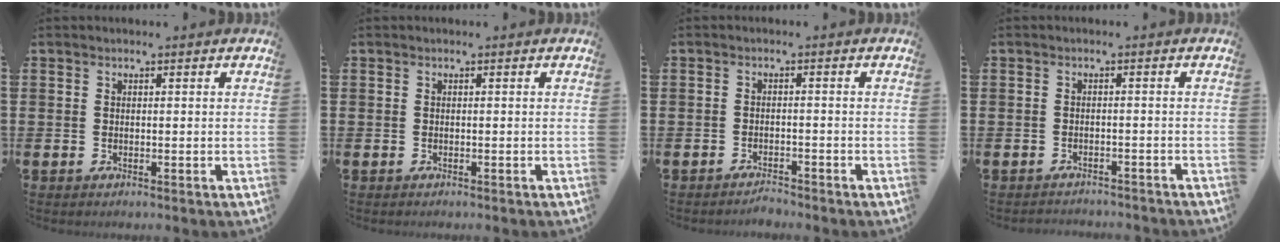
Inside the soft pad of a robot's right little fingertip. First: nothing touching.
{"total": 0.0}
{"total": 1.6, "force": [-1.6, 0.1, 0.0], "torque": [-0.006, 0.003, -0.034]}
{"total": 1.3, "force": [-1.3, 0.0, -0.2], "torque": [-0.002, 0.003, -0.029]}